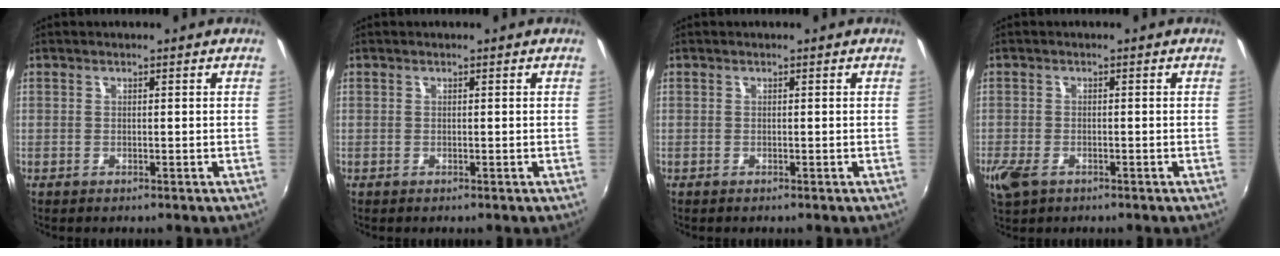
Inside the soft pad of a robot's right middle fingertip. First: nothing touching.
{"total": 0.0}
{"total": 0.0}
{"total": 5.1, "force": [-2.8, 2.9, 3.1], "torque": [-0.076, -0.015, -0.053]}